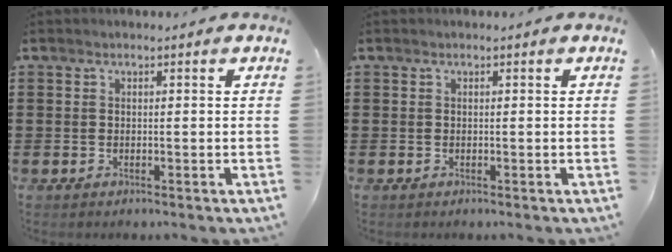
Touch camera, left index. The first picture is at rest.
{"total": 0.0}